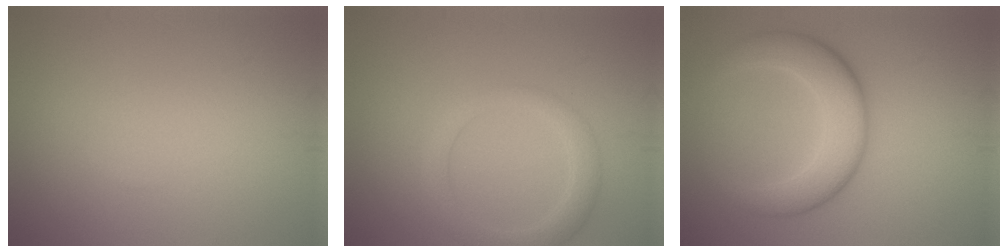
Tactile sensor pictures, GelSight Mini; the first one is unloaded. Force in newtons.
{"total": 2.9, "press": 2.9, "slide": 0.1}
{"total": 6.1, "press": 6.1, "slide": 0.2}